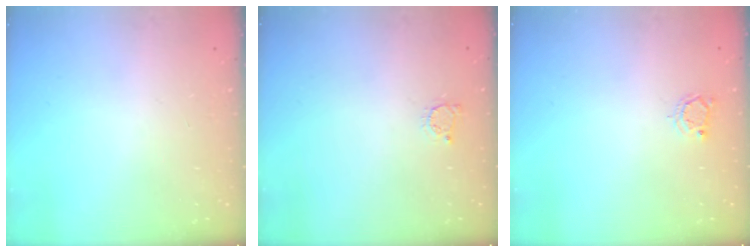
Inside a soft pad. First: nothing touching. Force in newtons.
{"total": 2.4, "press": 2.4, "slide": 0.3}
{"total": 3.0, "press": 3.0, "slide": 0.3}